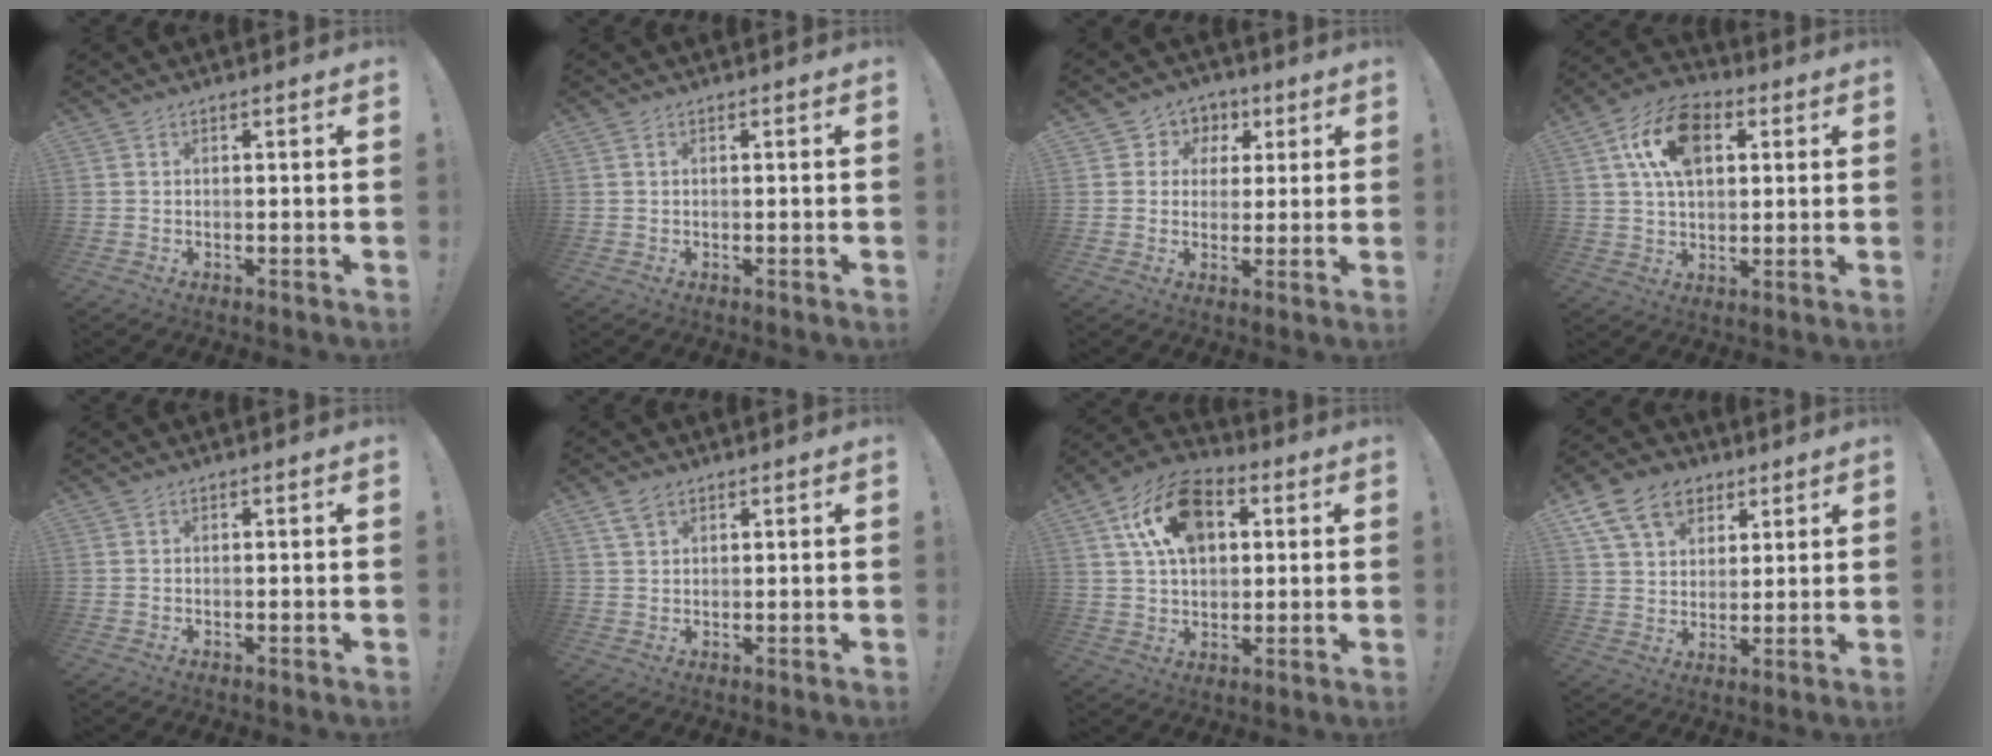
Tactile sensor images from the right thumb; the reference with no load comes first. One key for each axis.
{"total": 0.5, "fx": 0.2, "fy": 0.2, "fz": 0.4, "tx": -0.009, "ty": 0.002, "tz": 0.003}
{"total": 6.2, "fx": 0.6, "fy": 6.0, "fz": 1.4, "tx": -0.007, "ty": -0.004, "tz": 0.014}
{"total": 14.9, "fx": 5.1, "fy": 9.5, "fz": 10.2, "tx": -0.179, "ty": 0.006, "tz": 0.097}
{"total": 0.0}
{"total": 3.6, "fx": 2.4, "fy": 2.0, "fz": 1.9, "tx": -0.028, "ty": -0.007, "tz": 0.044}
{"total": 15.8, "fx": 5.8, "fy": 10.5, "fz": 10.2, "tx": -0.174, "ty": -0.007, "tz": 0.111}
{"total": 14.3, "fx": 7.2, "fy": 10.2, "fz": 6.9, "tx": -0.098, "ty": -0.036, "tz": 0.139}